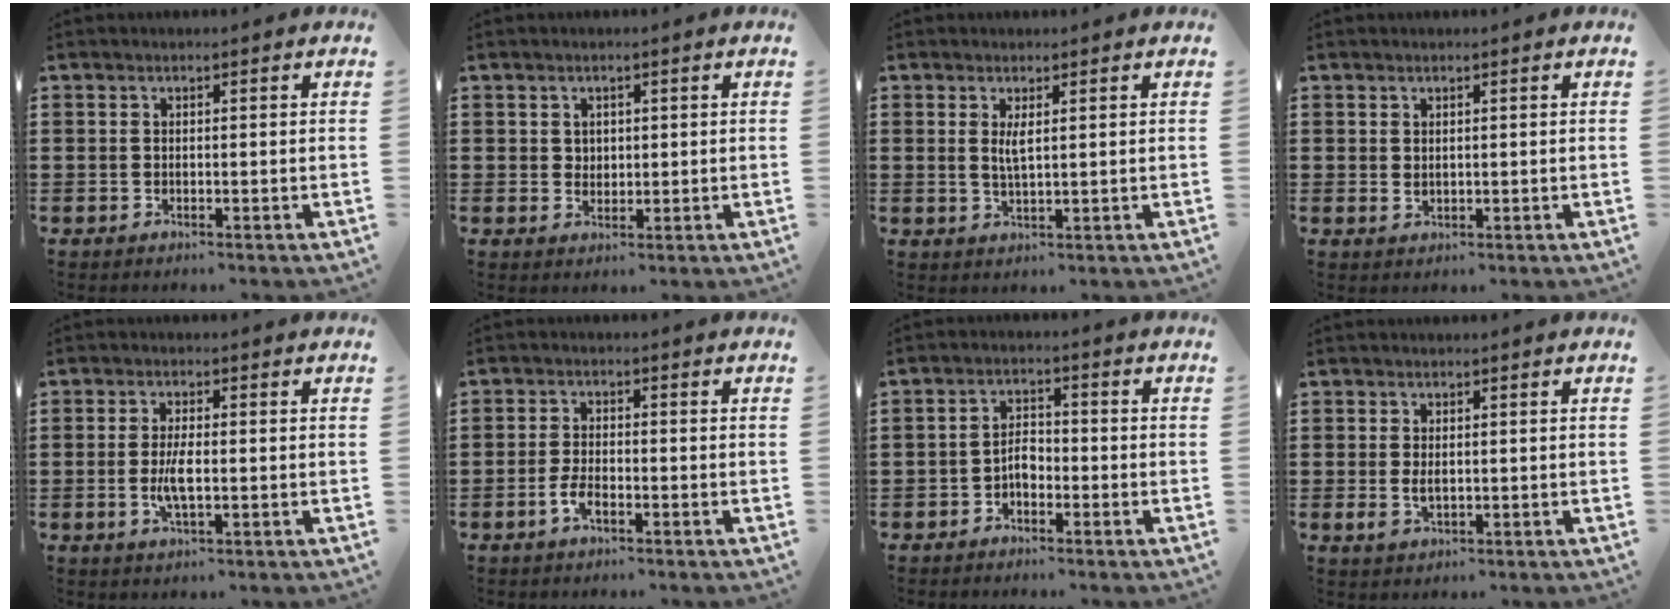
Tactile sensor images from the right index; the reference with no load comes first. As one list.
[{"total": 1.6, "force": [0.7, 1.3, 0.3], "torque": [-0.011, 0.006, 0.014]}, {"total": 2.4, "force": [0.7, 0.5, 2.2], "torque": [-0.045, 0.001, 0.011]}, {"total": 0.8, "force": [0.3, 0.6, 0.6], "torque": [-0.012, 0.004, 0.005]}, {"total": 4.1, "force": [-0.7, 1.2, 3.8], "torque": [-0.089, -0.005, -0.020]}, {"total": 3.1, "force": [-1.6, 1.2, 2.4], "torque": [-0.056, -0.002, -0.034]}, {"total": 2.9, "force": [-1.5, 1.7, 1.7], "torque": [-0.043, 0.004, -0.034]}, {"total": 2.1, "force": [-0.1, 1.2, 1.7], "torque": [-0.035, 0.003, -0.002]}]